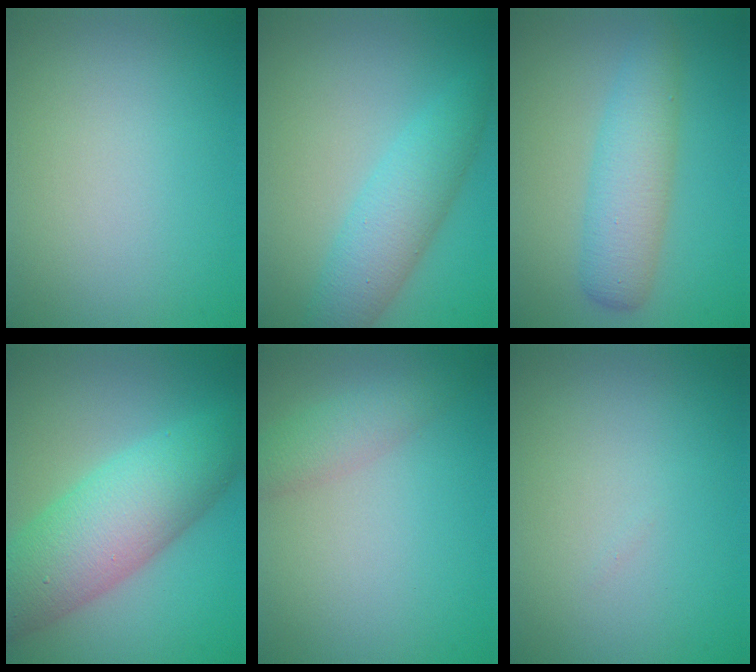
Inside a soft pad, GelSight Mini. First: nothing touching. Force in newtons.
{"total": 4.5, "press": 4.5, "slide": 0.1}
{"total": 4.2, "press": 4.2, "slide": 0.1}
{"total": 8.8, "press": 8.8, "slide": 0.3}
{"total": 2.5, "press": 2.5, "slide": 0.1}
{"total": 0.0}